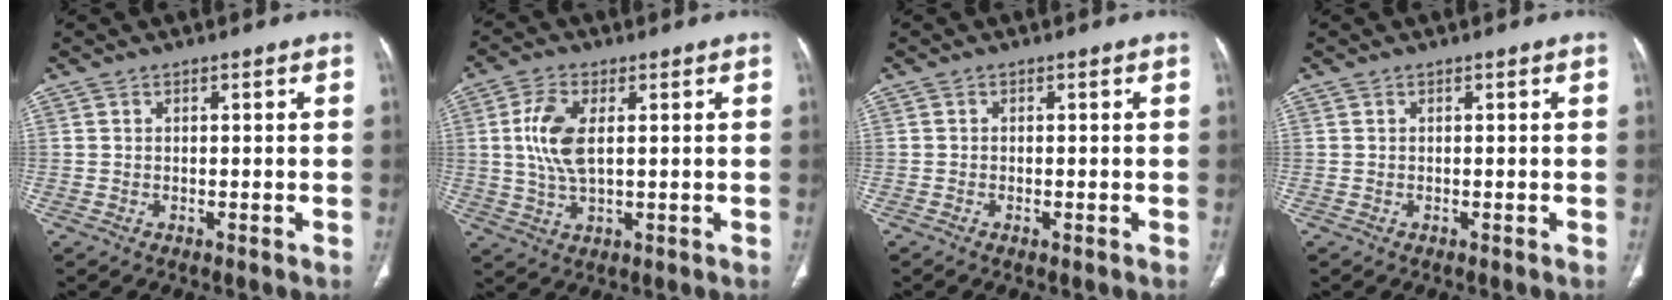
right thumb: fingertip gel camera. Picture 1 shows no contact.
{"total": 8.3, "force": [1.5, 3.9, 7.2], "torque": [-0.160, -0.004, 0.031]}
{"total": 0.9, "force": [-0.5, 0.3, 0.7], "torque": [-0.014, -0.001, -0.007]}
{"total": 0.0}